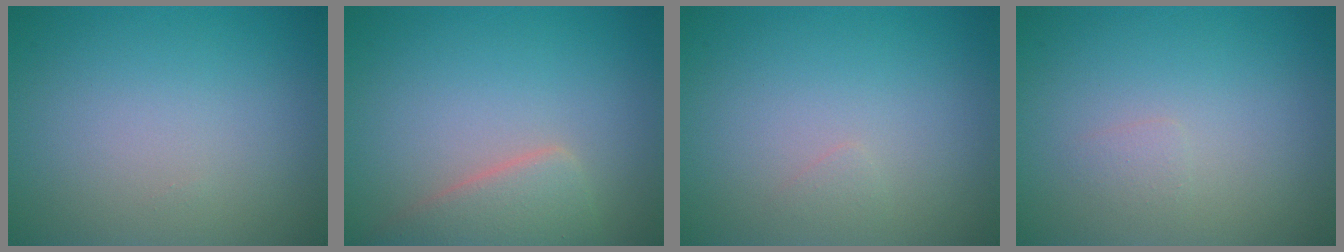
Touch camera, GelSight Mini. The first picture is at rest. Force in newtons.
{"total": 3.6, "press": 3.5, "slide": 0.2}
{"total": 0.5, "press": 0.5, "slide": 0.0}
{"total": 0.7, "press": 0.7, "slide": 0.1}